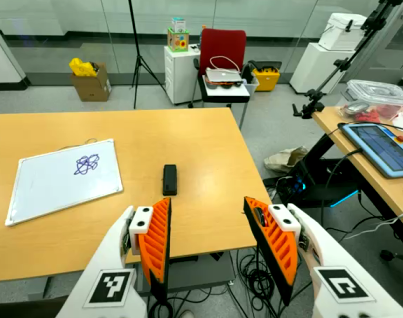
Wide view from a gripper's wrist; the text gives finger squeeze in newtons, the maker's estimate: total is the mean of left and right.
{"total": 0.0}